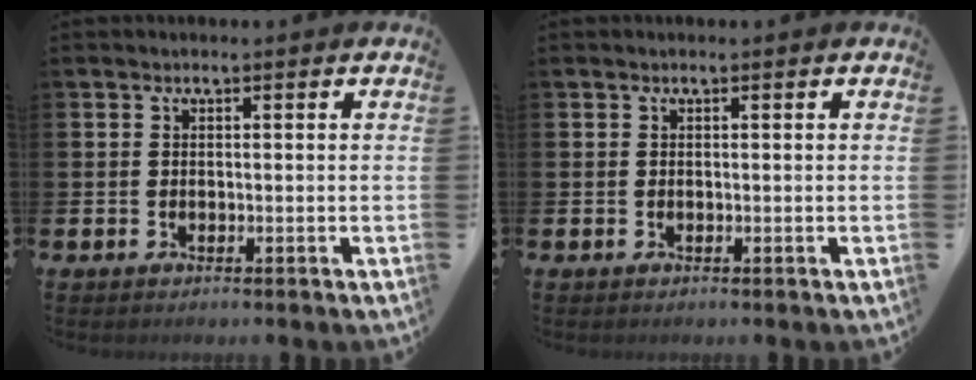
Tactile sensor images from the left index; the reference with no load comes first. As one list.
[{"total": 0.0}]